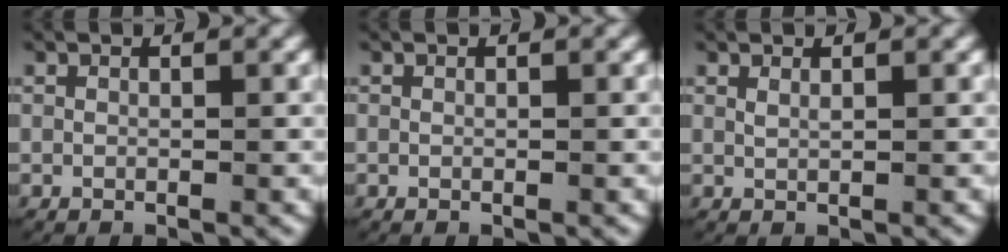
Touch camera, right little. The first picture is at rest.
{"total": 0.0}
{"total": 0.6, "force": [0.5, 0.0, 0.4], "torque": [-0.012, -0.004, 0.015]}